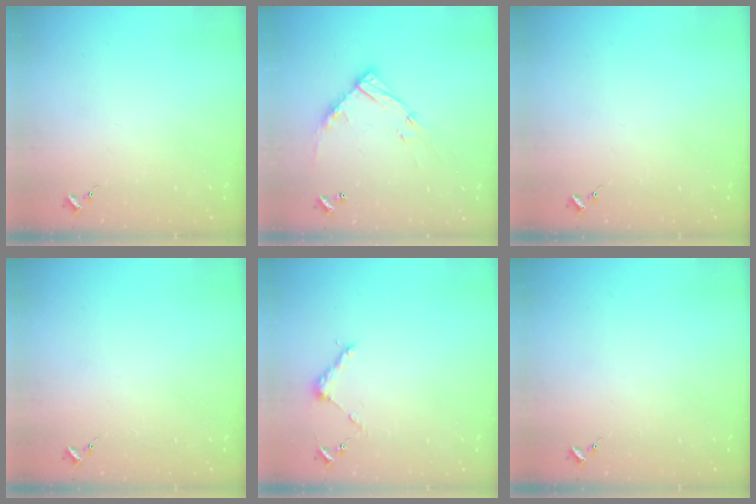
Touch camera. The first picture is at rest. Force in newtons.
{"total": 13.1, "press": 13.1, "slide": 1.2}
{"total": 0.0}
{"total": 0.0}
{"total": 4.7, "press": 4.7, "slide": 0.5}
{"total": 0.0}